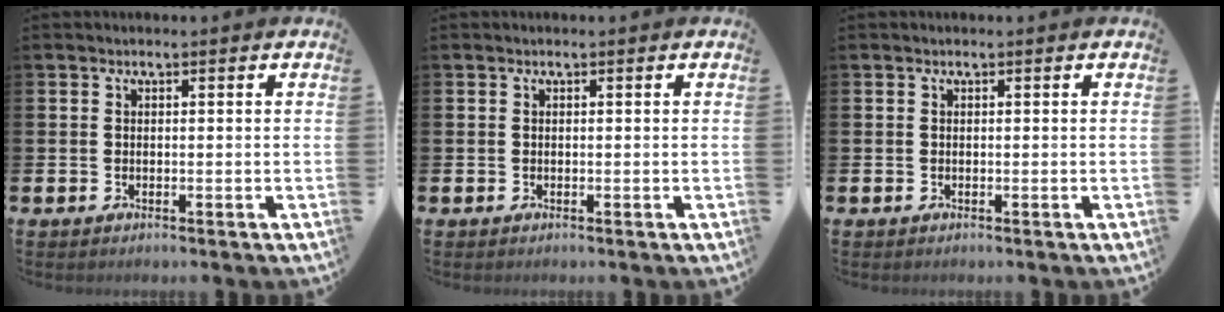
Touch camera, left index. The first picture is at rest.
{"total": 0.0}
{"total": 0.0}